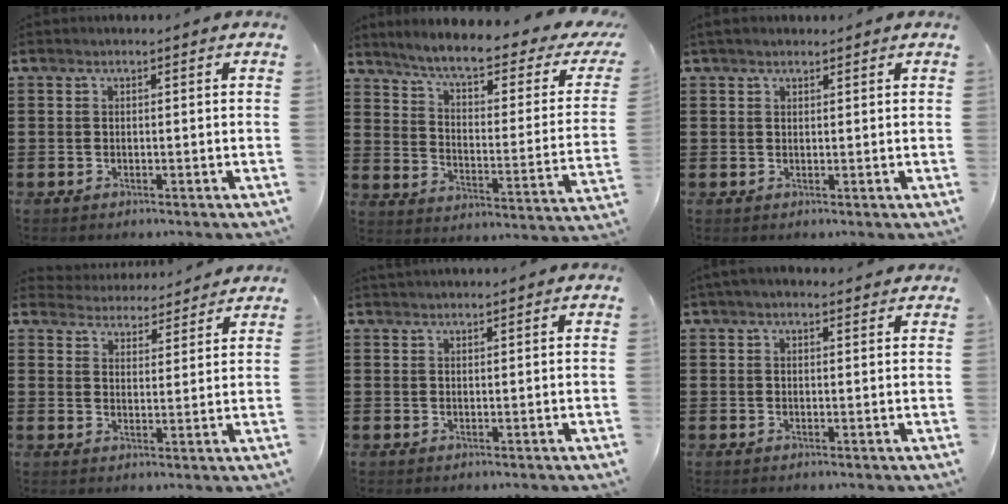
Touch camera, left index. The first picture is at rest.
{"total": 5.9, "force": [4.4, 0.3, 3.9], "torque": [-0.094, -0.032, 0.068]}
{"total": 1.4, "force": [1.1, 0.9, 0.1], "torque": [-0.005, 0.006, 0.022]}
{"total": 3.9, "force": [3.9, 0.4, -0.5], "torque": [-0.010, -0.025, 0.067]}
{"total": 1.1, "force": [1.1, 0.1, -0.1], "torque": [0.000, 0.001, 0.021]}
{"total": 1.8, "force": [1.6, 0.5, 0.6], "torque": [-0.016, 0.004, 0.031]}